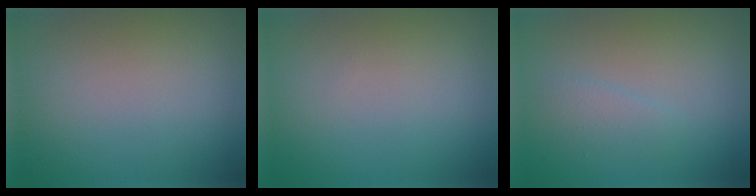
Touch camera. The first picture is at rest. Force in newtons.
{"total": 0.0}
{"total": 1.3, "press": 1.3, "slide": 0.1}